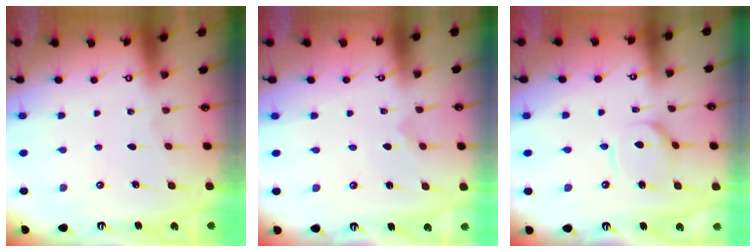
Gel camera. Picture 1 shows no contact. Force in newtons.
{"total": 0.0}
{"total": 7.4, "press": 7.3, "slide": 0.8}